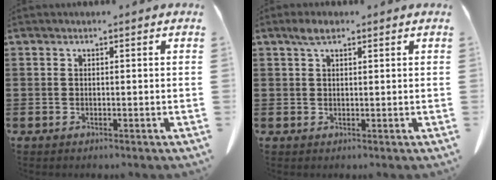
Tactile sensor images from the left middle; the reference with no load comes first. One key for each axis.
{"total": 2.4, "fx": 1.5, "fy": 1.0, "fz": 1.5, "tx": -0.035, "ty": 0.005, "tz": 0.027}